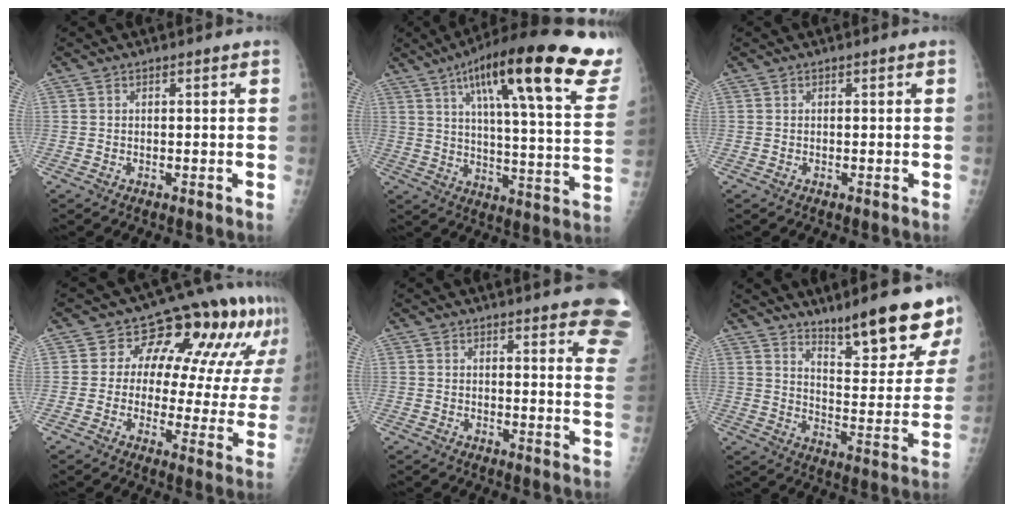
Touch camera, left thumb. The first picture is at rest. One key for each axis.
{"total": 29.9, "fx": 18.1, "fy": 6.1, "fz": 23.0, "tx": -0.299, "ty": -0.043, "tz": 0.250}
{"total": 0.0}
{"total": 17.1, "fx": 8.5, "fy": 9.2, "fz": 11.6, "tx": -0.099, "ty": -0.023, "tz": 0.093}
{"total": 14.0, "fx": 10.2, "fy": 3.1, "fz": 9.1, "tx": -0.082, "ty": -0.045, "tz": 0.100}
{"total": 16.7, "fx": 12.6, "fy": 3.3, "fz": 10.4, "tx": -0.105, "ty": -0.093, "tz": 0.193}